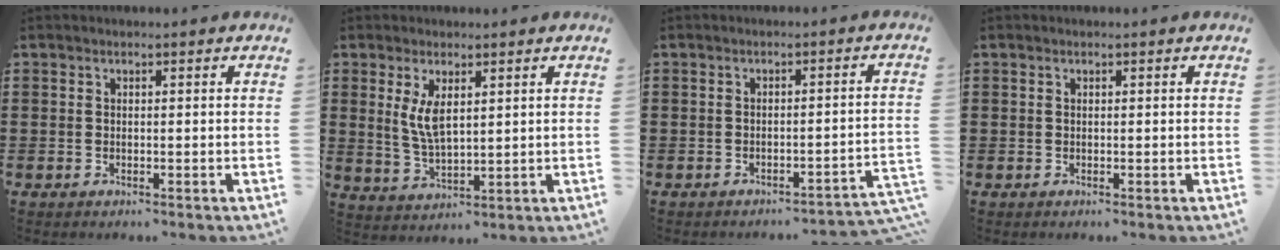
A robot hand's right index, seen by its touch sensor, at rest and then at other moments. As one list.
[{"total": 5.3, "force": [1.8, 2.2, 4.5], "torque": [-0.101, -0.001, 0.030]}, {"total": 2.3, "force": [-2.1, -0.3, 1.0], "torque": [-0.020, -0.005, -0.045]}, {"total": 0.0}]